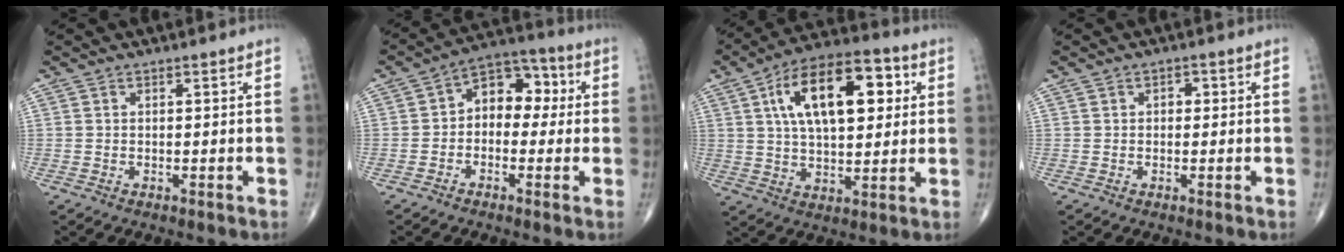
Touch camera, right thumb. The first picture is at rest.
{"total": 9.4, "force": [0.6, 6.5, 6.7], "torque": [-0.059, 0.037, -0.008]}
{"total": 19.0, "force": [5.4, 9.3, 15.7], "torque": [-0.231, 0.010, 0.083]}
{"total": 1.3, "force": [0.2, 1.0, 0.8], "torque": [-0.002, 0.003, -0.001]}